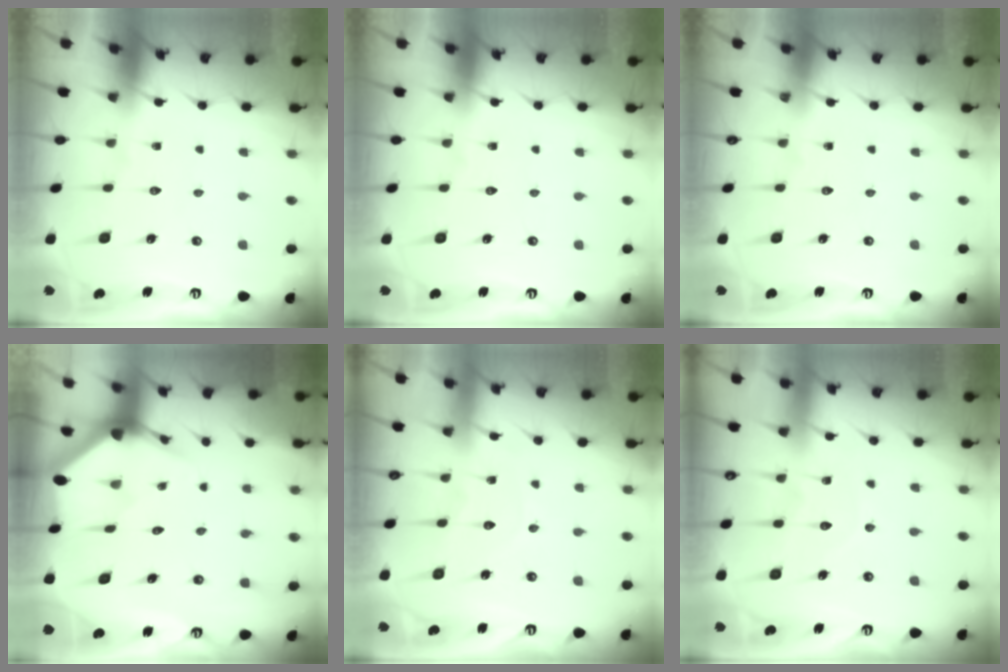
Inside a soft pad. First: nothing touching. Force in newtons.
{"total": 0.0}
{"total": 0.0}
{"total": 2.9, "press": 2.9, "slide": 0.2}
{"total": 5.3, "press": 5.3, "slide": 0.4}
{"total": 5.5, "press": 5.5, "slide": 0.5}